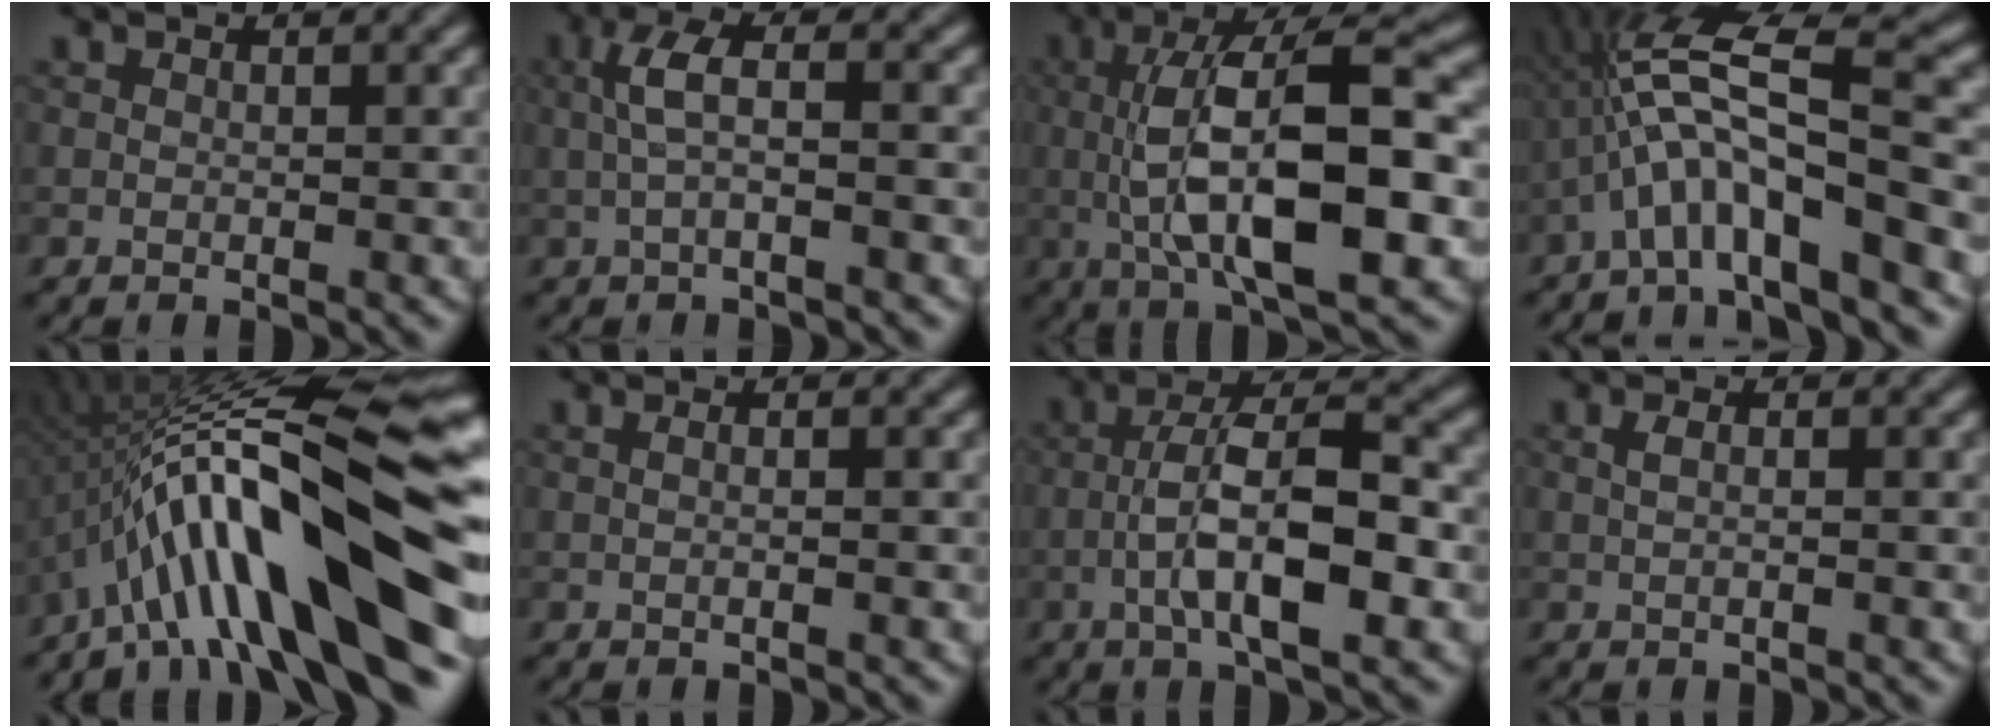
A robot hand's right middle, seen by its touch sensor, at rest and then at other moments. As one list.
[{"total": 2.6, "force": [-0.2, 0.5, 2.6], "torque": [-0.055, 0.016, -0.001]}, {"total": 12.0, "force": [-0.4, 4.2, 11.2], "torque": [-0.185, 0.009, -0.003]}, {"total": 10.0, "force": [-2.4, 2.2, 9.5], "torque": [-0.167, 0.034, -0.036]}, {"total": 17.0, "force": [-3.7, 4.1, 16.0], "torque": [-0.243, 0.048, -0.061]}, {"total": 1.1, "force": [0.3, 0.5, 1.0], "torque": [0.008, 0.002, -0.005]}, {"total": 8.2, "force": [-2.3, 2.4, 7.5], "torque": [-0.128, 0.022, -0.035]}, {"total": 0.9, "force": [0.1, 0.2, 0.9], "torque": [-0.014, 0.001, 0.006]}]